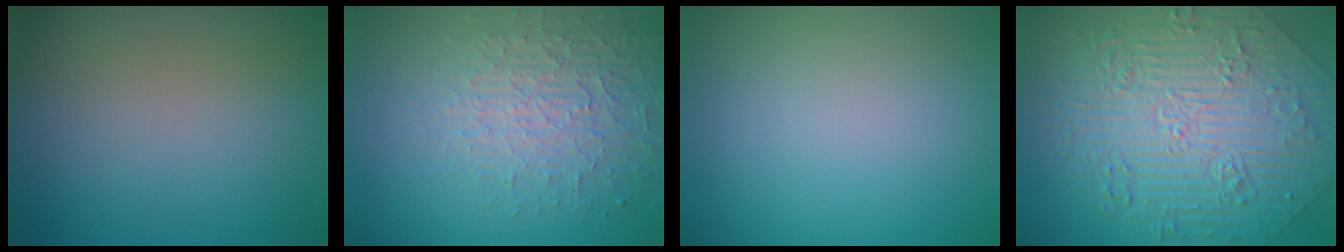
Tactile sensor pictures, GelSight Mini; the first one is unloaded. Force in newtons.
{"total": 3.7, "press": 3.3, "slide": 1.6}
{"total": 0.0}
{"total": 10.1, "press": 7.6, "slide": 6.6}